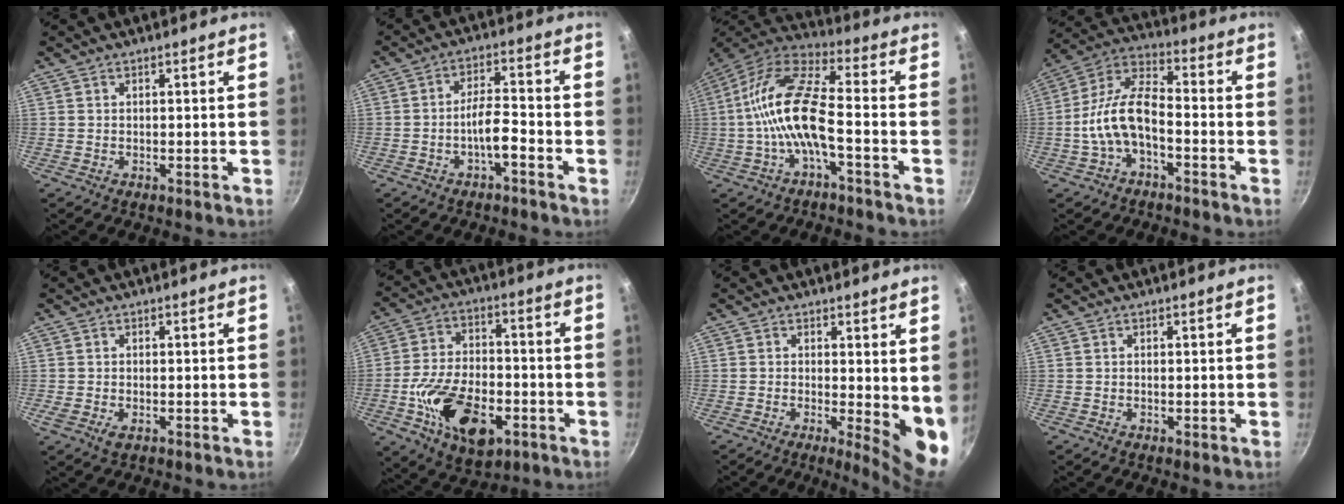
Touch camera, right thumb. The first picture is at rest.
{"total": 5.5, "force": [-2.8, 1.6, 4.5], "torque": [-0.077, 0.032, -0.048]}
{"total": 14.7, "force": [-3.0, 5.1, 13.4], "torque": [-0.270, 0.042, -0.072]}
{"total": 11.6, "force": [-3.6, 5.7, 9.4], "torque": [-0.175, 0.047, -0.081]}
{"total": 2.0, "force": [-0.6, 1.2, 1.5], "torque": [-0.027, -0.004, -0.010]}
{"total": 17.4, "force": [-5.7, 10.2, 12.9], "torque": [-0.206, 0.024, -0.094]}
{"total": 8.0, "force": [0.1, 2.6, 7.6], "torque": [-0.092, -0.021, 0.003]}
{"total": 0.0}